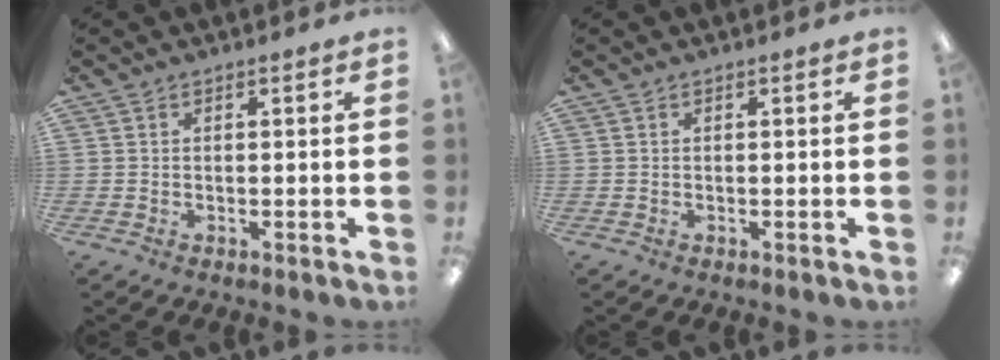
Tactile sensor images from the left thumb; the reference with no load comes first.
{"total": 0.0}